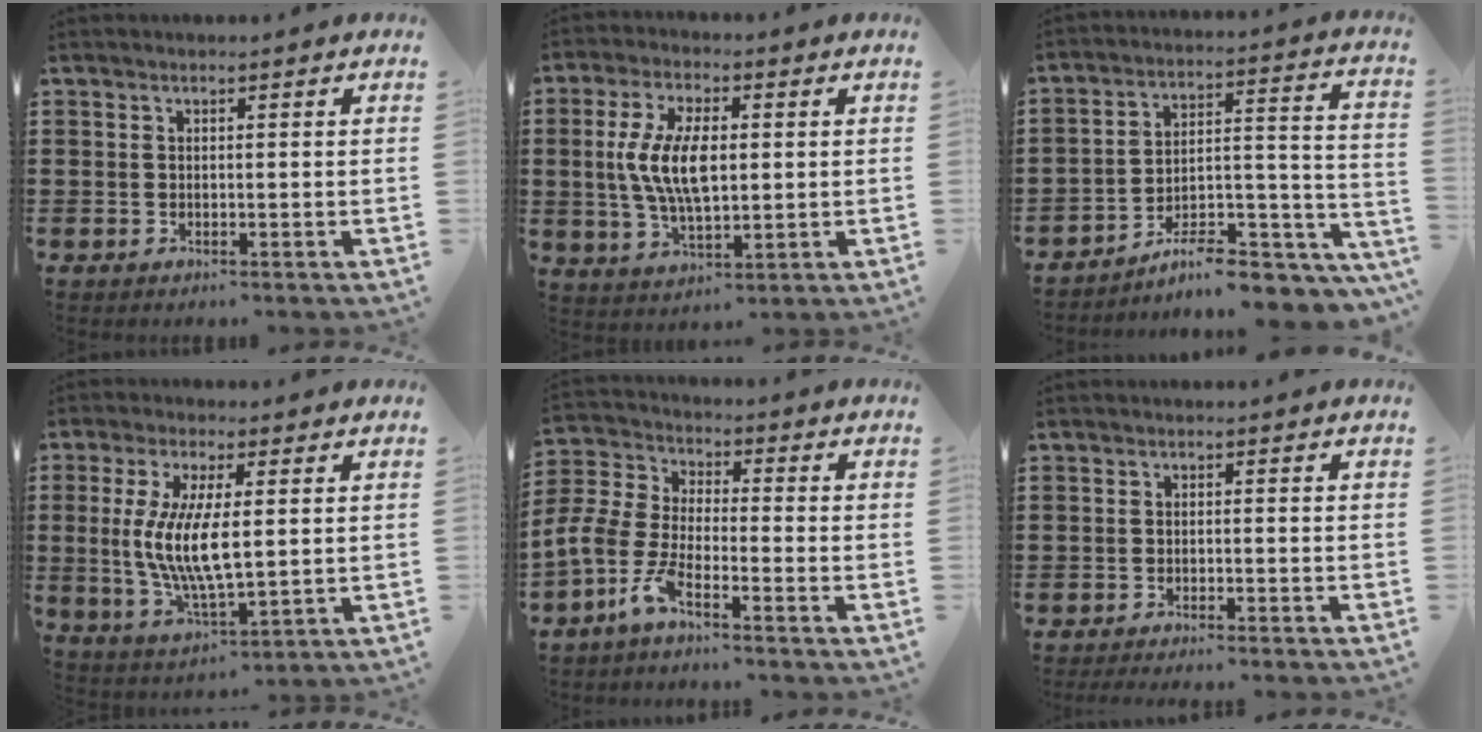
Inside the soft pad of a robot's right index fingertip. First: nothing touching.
{"total": 9.6, "force": [0.5, 4.3, 8.6], "torque": [-0.186, 0.002, 0.003]}
{"total": 8.7, "force": [-7.0, 2.5, 4.4], "torque": [-0.056, 0.015, -0.128]}
{"total": 9.1, "force": [0.7, 3.0, 8.5], "torque": [-0.182, -0.003, 0.009]}
{"total": 7.4, "force": [-5.3, 2.2, 4.6], "torque": [-0.141, -0.019, -0.114]}
{"total": 1.7, "force": [-1.6, -0.4, 0.3], "torque": [-0.005, 0.000, -0.031]}